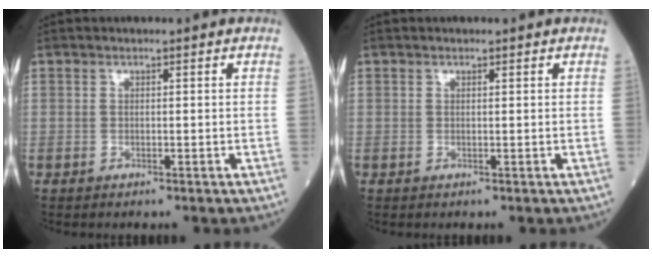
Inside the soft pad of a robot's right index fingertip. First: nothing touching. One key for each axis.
{"total": 0.0}